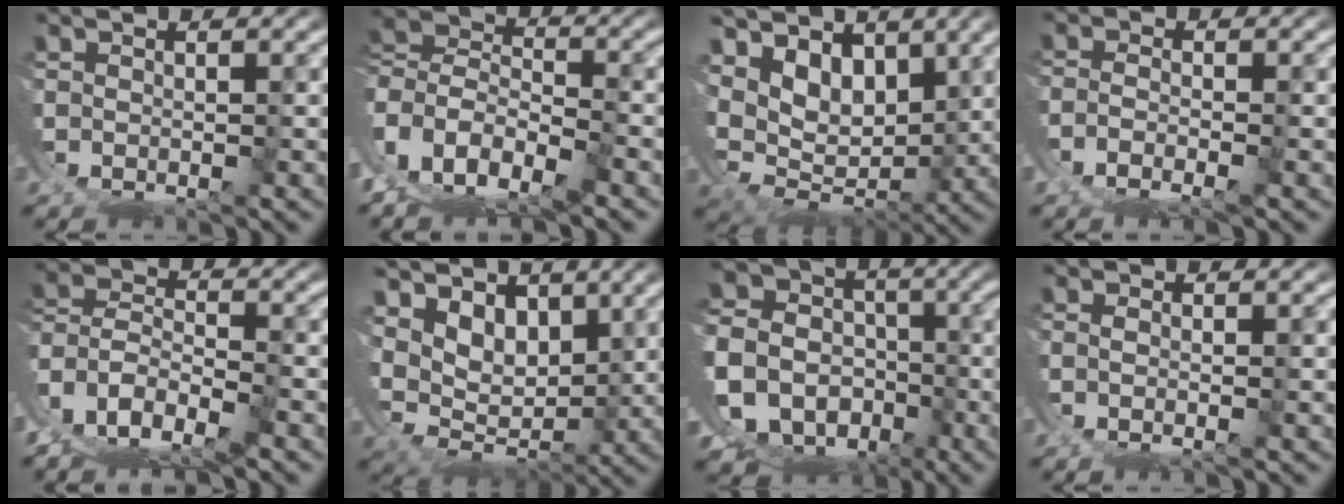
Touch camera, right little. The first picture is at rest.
{"total": 10.5, "force": [0.2, 9.1, 5.2], "torque": [-0.130, -0.029, -0.008]}
{"total": 7.0, "force": [3.1, 5.3, 3.5], "torque": [-0.082, -0.018, 0.052]}
{"total": 2.0, "force": [-1.2, 0.0, 1.7], "torque": [-0.032, -0.010, -0.013]}
{"total": 6.5, "force": [-0.7, 5.3, 3.7], "torque": [-0.089, -0.031, -0.008]}
{"total": 6.3, "force": [3.5, 4.3, 2.9], "torque": [-0.070, -0.011, 0.056]}
{"total": 13.7, "force": [-1.0, 12.4, 5.7], "torque": [-0.101, -0.035, -0.023]}
{"total": 1.6, "force": [0.4, -0.7, 1.4], "torque": [-0.022, 0.003, 0.005]}